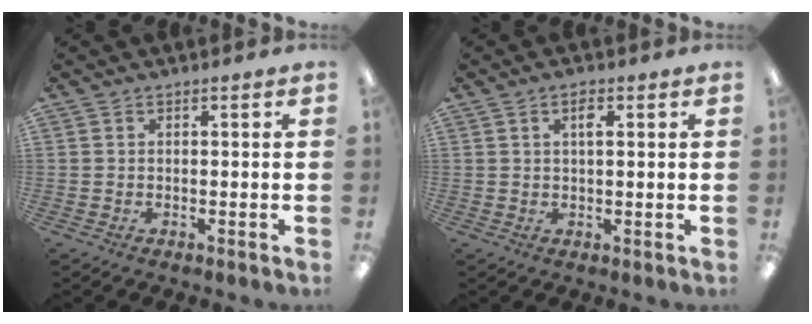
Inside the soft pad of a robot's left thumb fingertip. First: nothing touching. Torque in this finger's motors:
{"motor_torque": [-0.35, 0.18, -0.22, -0.26, 0.08]}